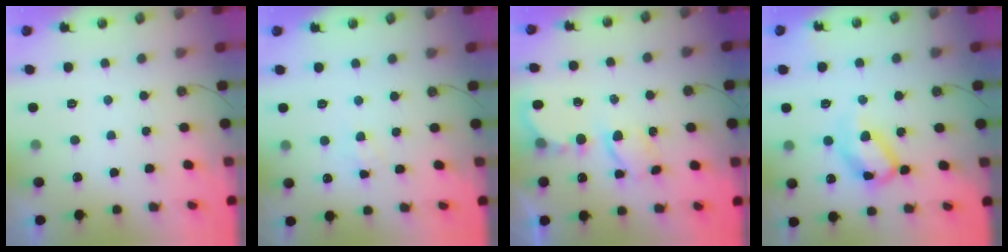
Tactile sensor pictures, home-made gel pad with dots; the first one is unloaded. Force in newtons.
{"total": 4.5, "press": 4.5, "slide": 0.6}
{"total": 6.2, "press": 6.2, "slide": 0.3}
{"total": 13.8, "press": 13.8, "slide": 0.8}